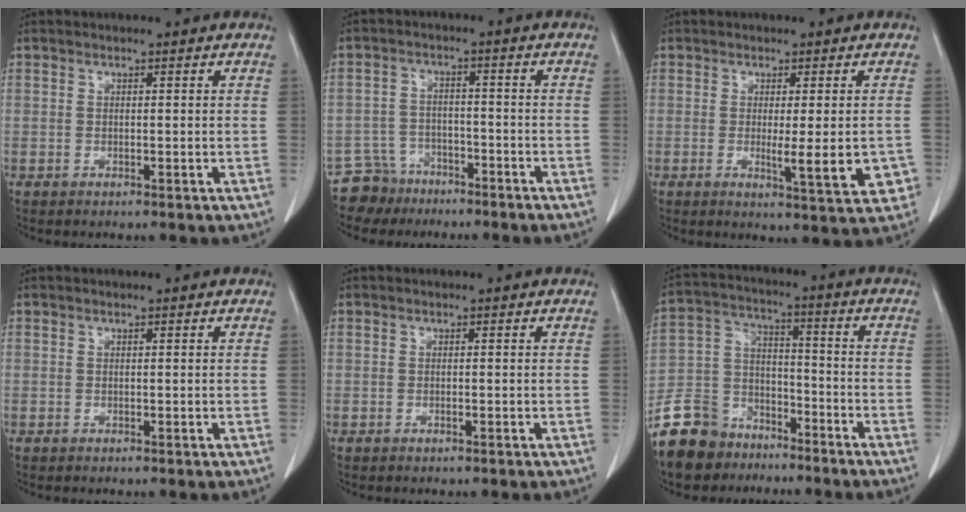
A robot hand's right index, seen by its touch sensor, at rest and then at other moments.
{"total": 5.5, "force": [-4.4, 3.3, -0.7], "torque": [0.016, 0.005, -0.080]}
{"total": 7.2, "force": [-1.7, 1.4, 6.9], "torque": [-0.078, -0.012, -0.021]}
{"total": 0.0}
{"total": 0.0}
{"total": 12.1, "force": [-9.4, 7.0, 3.1], "torque": [-0.082, 0.024, -0.171]}